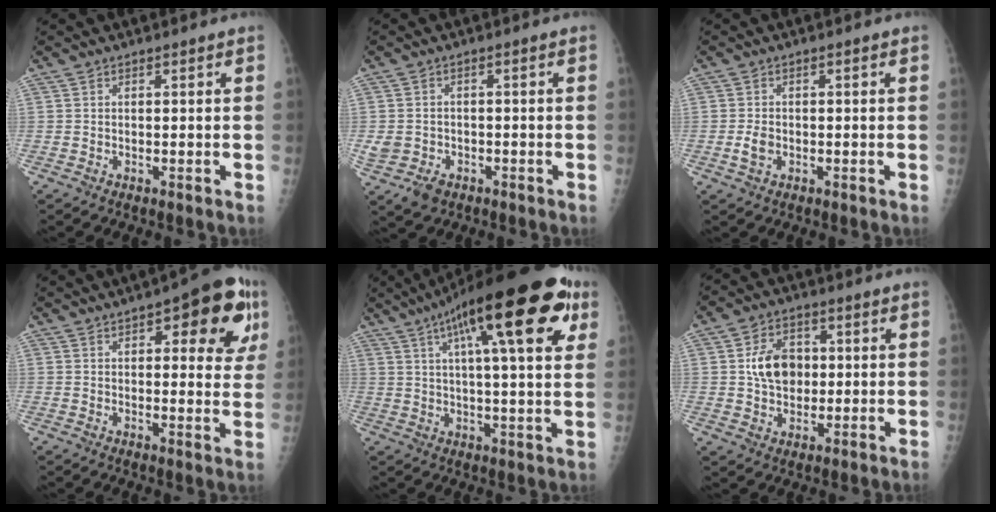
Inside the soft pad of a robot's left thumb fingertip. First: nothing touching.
{"total": 6.6, "force": [-3.1, 5.2, 2.8], "torque": [-0.067, 0.015, -0.040]}
{"total": 2.6, "force": [-0.7, 1.7, 1.8], "torque": [-0.033, 0.005, -0.013]}
{"total": 14.7, "force": [6.2, 5.8, 12.0], "torque": [-0.100, -0.006, 0.067]}
{"total": 24.3, "force": [11.1, 6.4, 20.7], "torque": [-0.299, 0.006, 0.158]}
{"total": 8.7, "force": [0.8, 6.7, 5.5], "torque": [-0.066, 0.003, 0.013]}